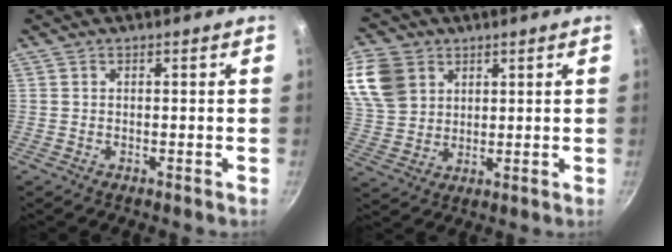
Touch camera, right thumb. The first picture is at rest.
{"total": 13.7, "force": [5.8, 10.4, 6.8], "torque": [-0.132, -0.004, 0.120]}